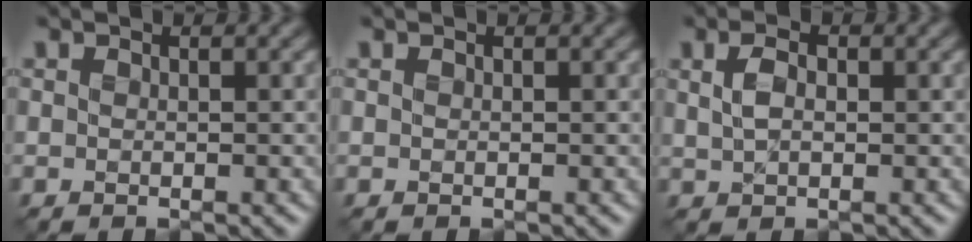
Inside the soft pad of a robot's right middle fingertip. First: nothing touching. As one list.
[{"total": 0.0}, {"total": 2.2, "force": [0.1, 1.3, 1.7], "torque": [-0.034, 0.001, 0.001]}]